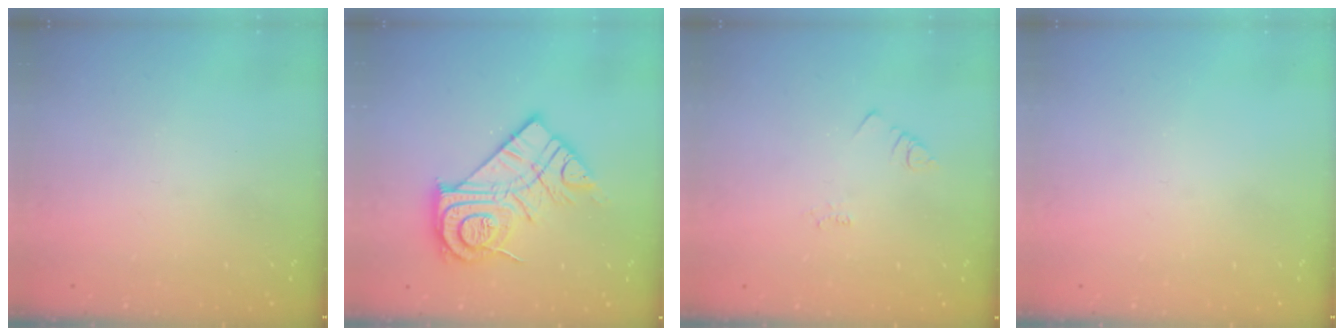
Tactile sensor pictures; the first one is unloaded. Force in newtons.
{"total": 17.8, "press": 17.8, "slide": 1.2}
{"total": 2.2, "press": 2.1, "slide": 0.4}
{"total": 0.0}